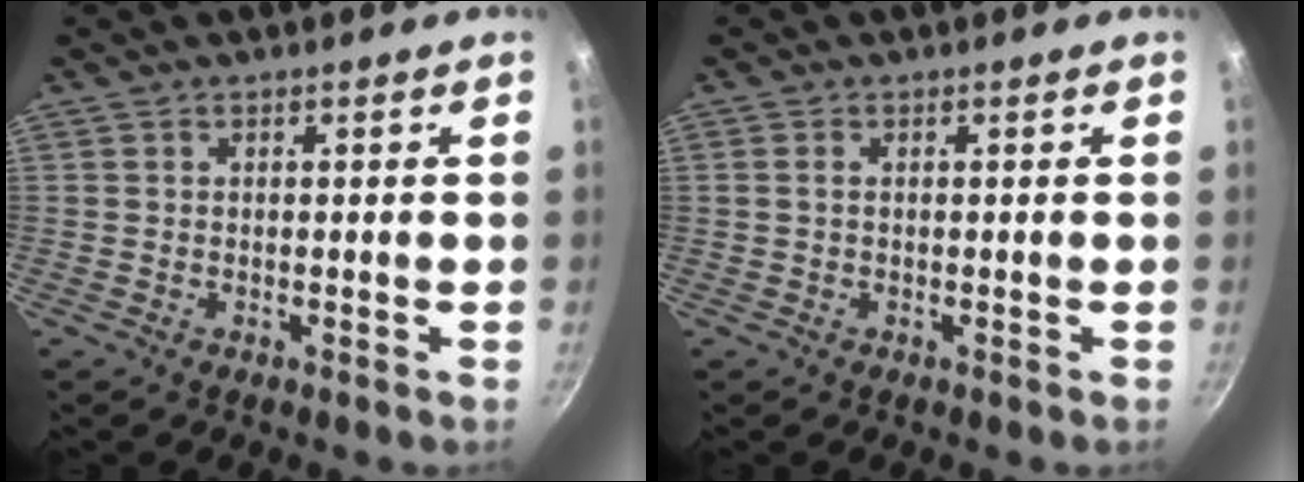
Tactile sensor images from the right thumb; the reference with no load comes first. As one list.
[{"total": 1.0, "force": [0.1, 0.6, 0.8], "torque": [-0.016, 0.002, 0.000]}]